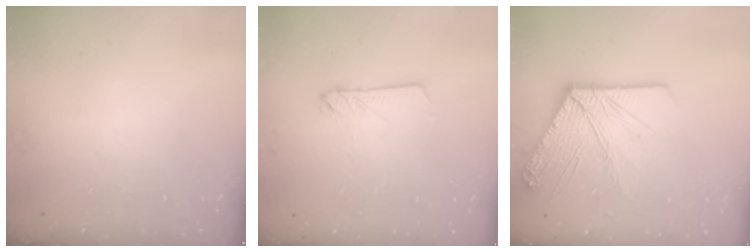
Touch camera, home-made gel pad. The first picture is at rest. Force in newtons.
{"total": 2.4, "press": 2.4, "slide": 0.2}
{"total": 14.4, "press": 14.3, "slide": 2.1}